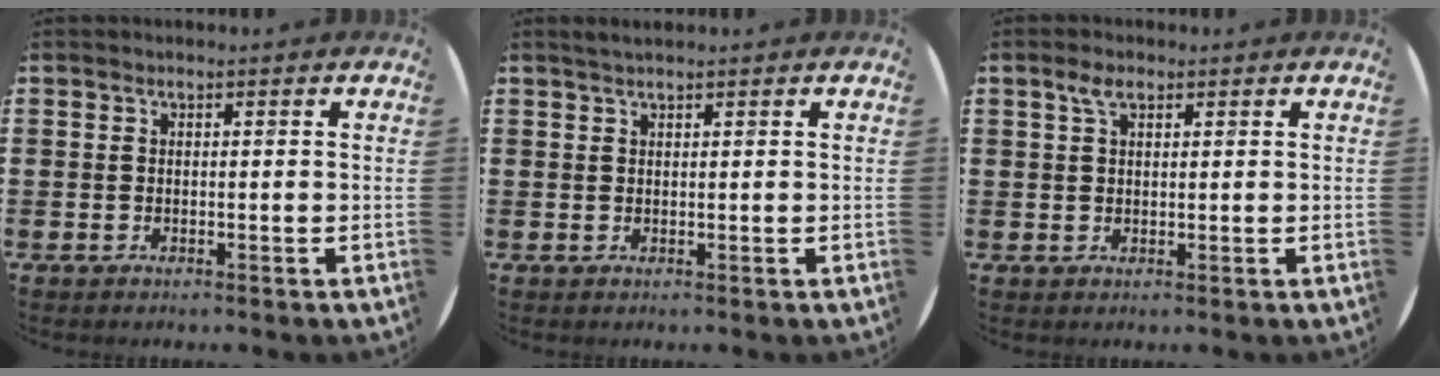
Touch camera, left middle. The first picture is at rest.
{"total": 1.0, "force": [0.9, 0.0, 0.4], "torque": [-0.009, 0.002, 0.017]}
{"total": 2.4, "force": [1.5, 1.2, 1.4], "torque": [-0.022, 0.003, 0.025]}